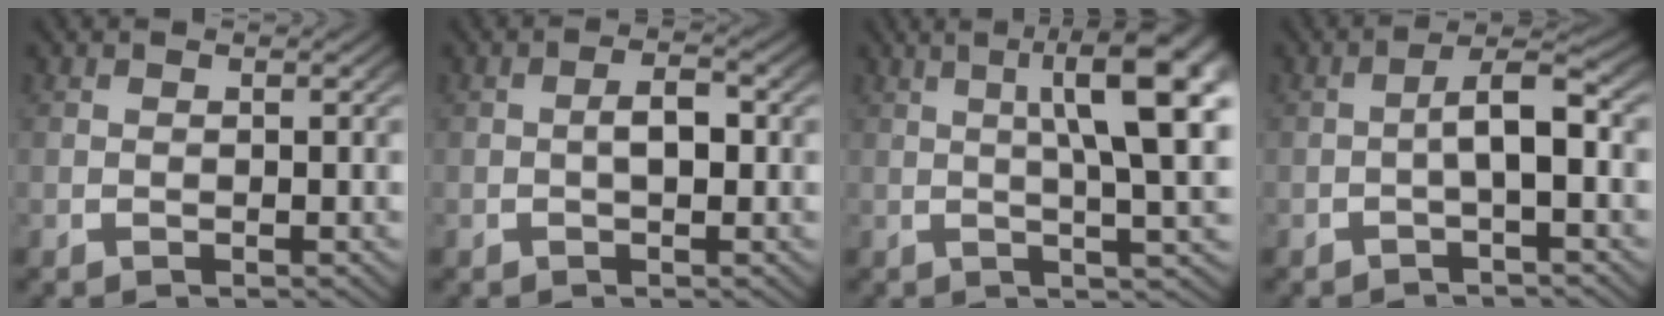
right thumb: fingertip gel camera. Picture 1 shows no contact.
{"total": 2.3, "force": [-0.1, 1.2, 2.0], "torque": [-0.035, 0.000, -0.001]}
{"total": 11.4, "force": [3.6, 4.6, 9.8], "torque": [-0.106, 0.015, 0.039]}
{"total": 4.3, "force": [-0.6, 1.8, 3.8], "torque": [-0.075, -0.004, -0.009]}